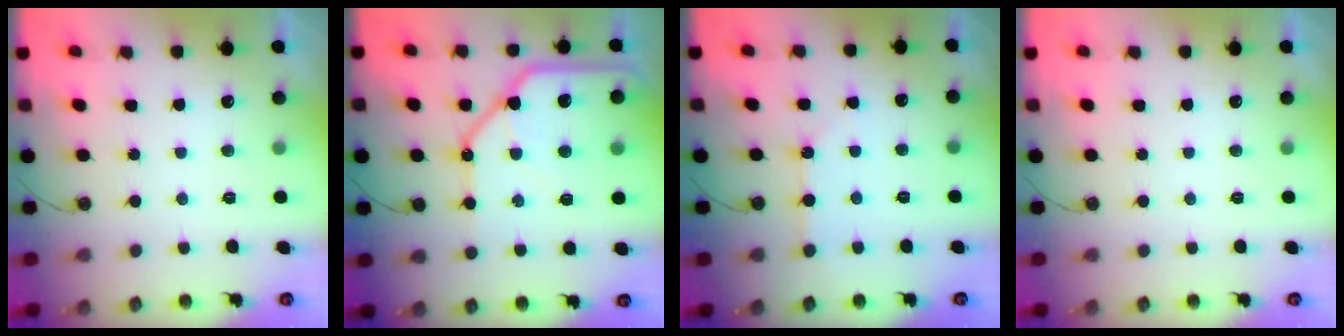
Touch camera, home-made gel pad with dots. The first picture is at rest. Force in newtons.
{"total": 19.0, "press": 18.9, "slide": 2.0}
{"total": 2.7, "press": 2.7, "slide": 0.4}
{"total": 0.0}